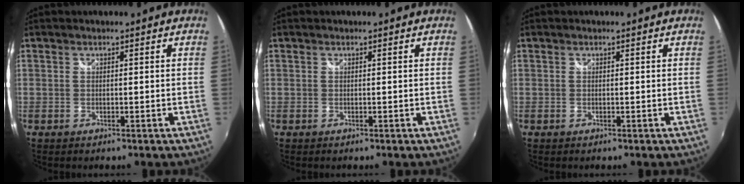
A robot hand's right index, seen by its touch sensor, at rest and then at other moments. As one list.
[{"total": 0.0}, {"total": 0.0}]